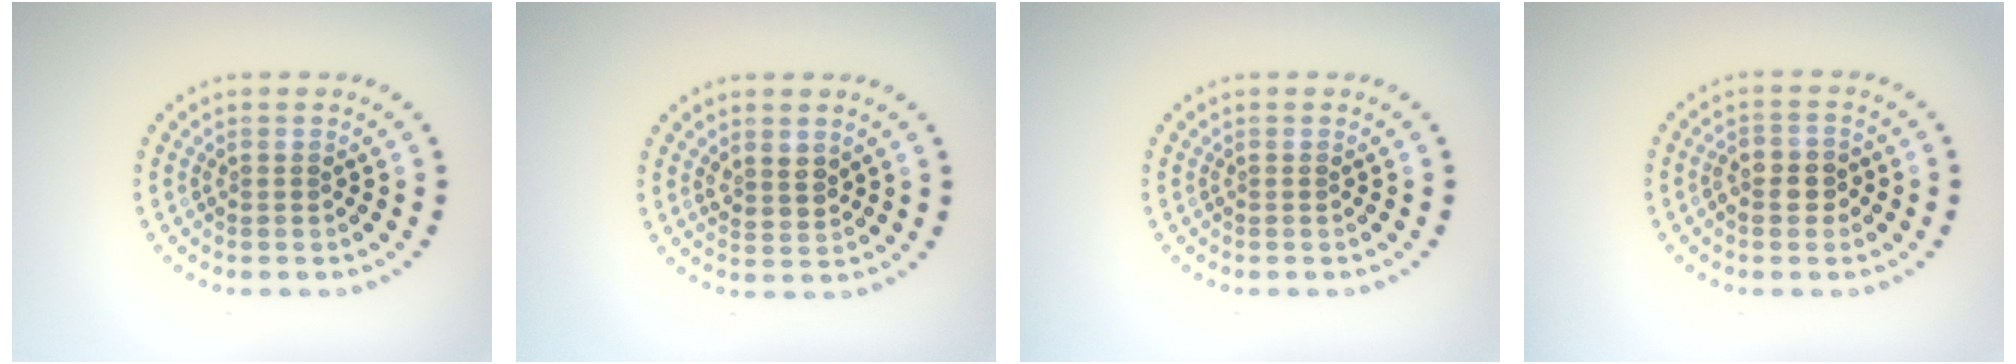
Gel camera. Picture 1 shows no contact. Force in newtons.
{"total": 1.7, "press": 1.4, "slide": 0.9}
{"total": 0.0}
{"total": 2.5, "press": 2.5, "slide": 0.6}